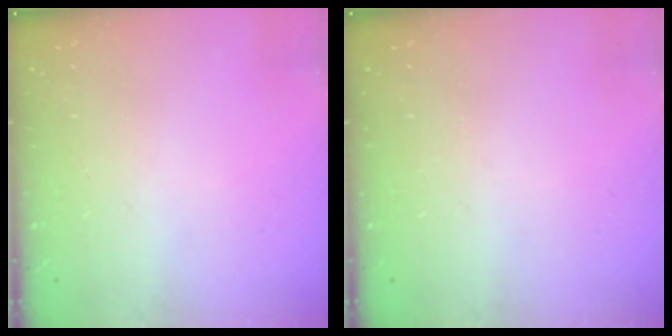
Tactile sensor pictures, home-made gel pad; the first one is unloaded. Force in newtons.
{"total": 0.0}